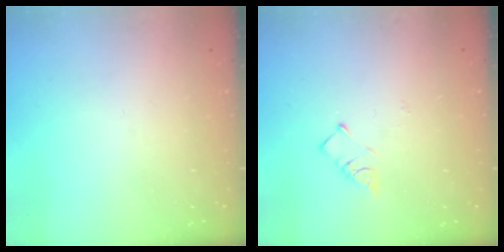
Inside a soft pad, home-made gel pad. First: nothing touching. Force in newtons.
{"total": 3.4, "press": 3.3, "slide": 0.5}